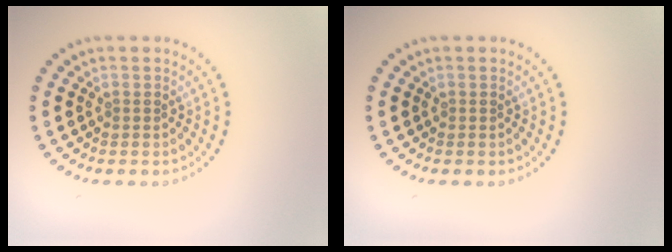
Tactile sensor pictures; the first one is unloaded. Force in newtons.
{"total": 0.0}